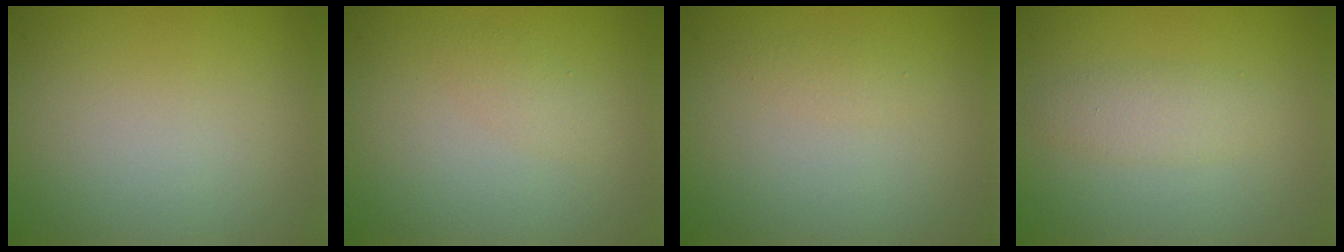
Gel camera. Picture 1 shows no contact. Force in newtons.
{"total": 1.2, "press": 1.2, "slide": 0.0}
{"total": 0.7, "press": 0.7, "slide": 0.0}
{"total": 1.9, "press": 1.9, "slide": 0.1}